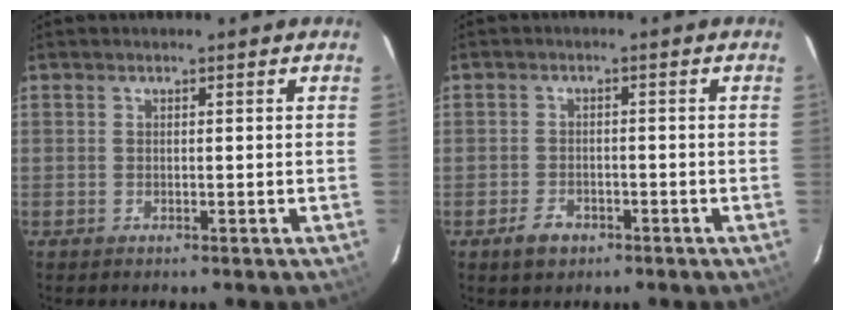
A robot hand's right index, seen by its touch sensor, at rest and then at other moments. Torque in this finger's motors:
{"motor_torque": [-0.40, 0.03, -0.74, -0.21]}